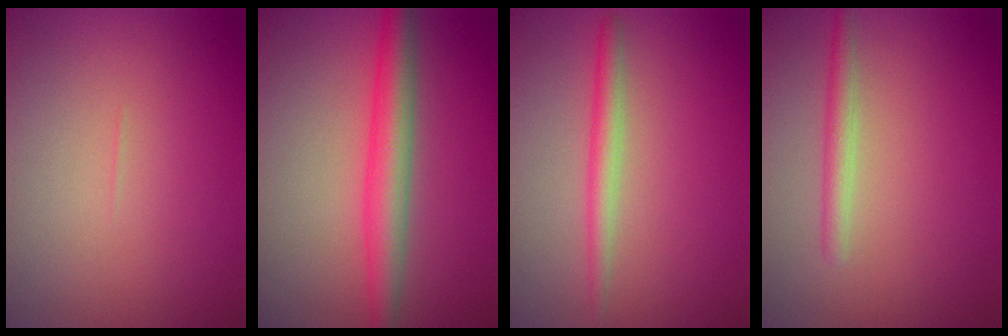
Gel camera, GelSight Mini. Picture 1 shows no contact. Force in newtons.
{"total": 4.1, "press": 4.1, "slide": 0.1}
{"total": 2.2, "press": 2.2, "slide": 0.1}
{"total": 1.8, "press": 1.8, "slide": 0.1}